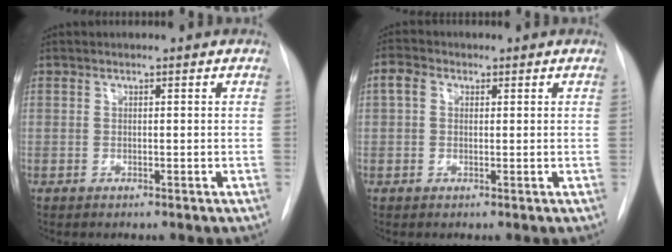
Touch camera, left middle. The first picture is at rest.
{"total": 2.6, "force": [0.8, 2.0, 1.5], "torque": [-0.036, 0.018, 0.014]}